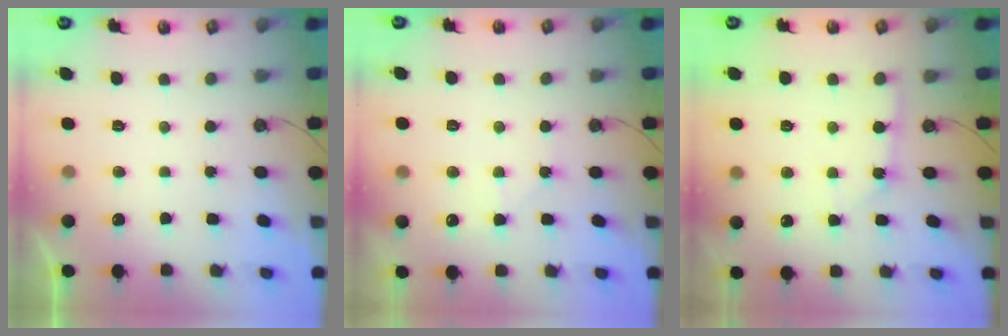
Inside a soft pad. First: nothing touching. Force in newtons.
{"total": 6.0, "press": 6.0, "slide": 0.8}
{"total": 2.6, "press": 2.6, "slide": 0.0}